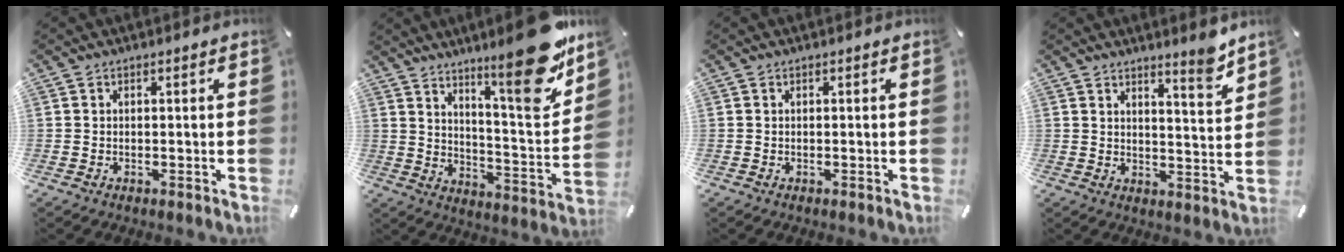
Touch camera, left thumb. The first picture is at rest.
{"total": 20.0, "force": [14.6, 3.9, 13.1], "torque": [-0.173, -0.125, 0.232]}
{"total": 0.0}
{"total": 6.3, "force": [5.6, 0.3, 2.8], "torque": [-0.031, -0.052, 0.090]}